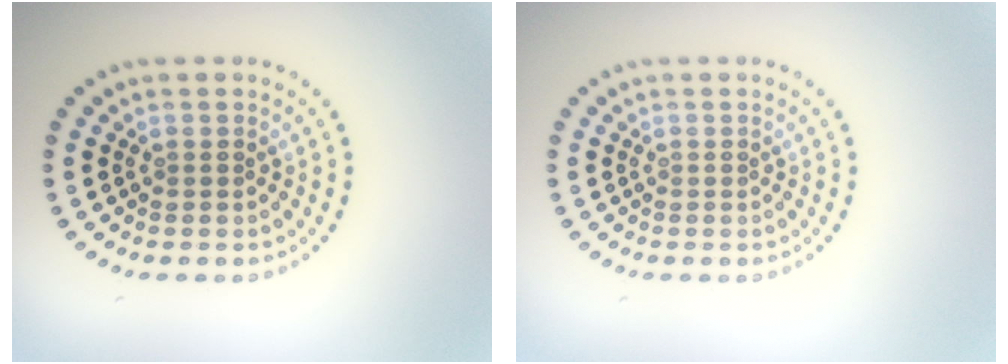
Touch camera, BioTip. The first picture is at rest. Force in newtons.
{"total": 0.0}